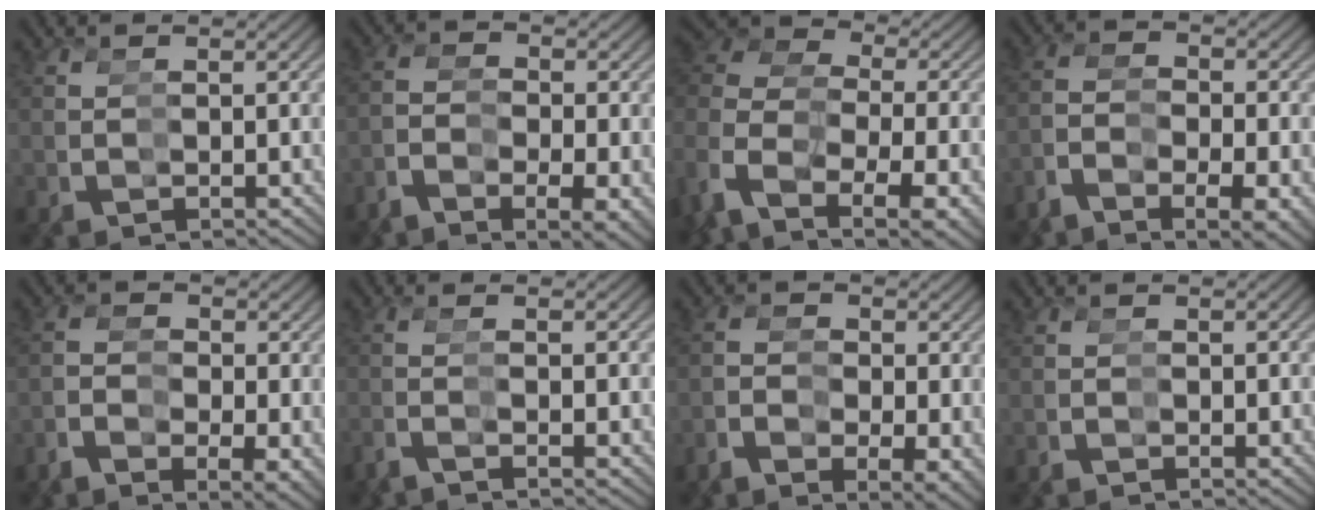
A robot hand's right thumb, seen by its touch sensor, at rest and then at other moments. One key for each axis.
{"total": 4.9, "fx": -0.8, "fy": 3.5, "fz": 3.3, "tx": -0.073, "ty": 0.002, "tz": -0.005}
{"total": 15.6, "fx": 2.6, "fy": 12.4, "fz": 9.0, "tx": -0.174, "ty": 0.021, "tz": 0.025}
{"total": 6.2, "fx": -0.9, "fy": 4.8, "fz": 3.8, "tx": -0.094, "ty": 0.001, "tz": -0.009}
{"total": 2.7, "fx": -0.3, "fy": 1.8, "fz": 2.0, "tx": -0.032, "ty": 0.009, "tz": -0.002}
{"total": 2.1, "fx": -0.8, "fy": 0.1, "fz": 2.0, "tx": -0.044, "ty": 0.013, "tz": -0.008}
{"total": 2.8, "fx": -0.3, "fy": 1.8, "fz": 2.1, "tx": -0.029, "ty": 0.008, "tz": -0.001}
{"total": 0.8, "fx": -0.7, "fy": -0.2, "fz": -0.2, "tx": 0.000, "ty": -0.003, "tz": -0.012}